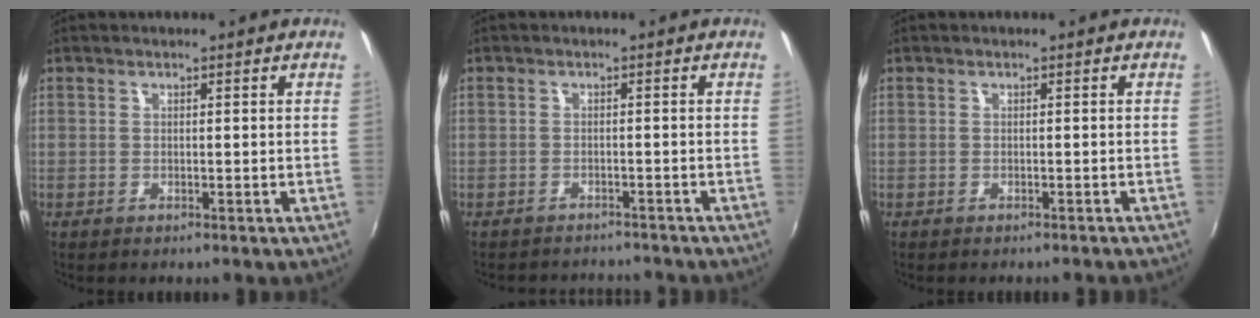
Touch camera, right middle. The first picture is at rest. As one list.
[{"total": 4.7, "force": [-4.3, 2.0, 0.6], "torque": [-0.021, 0.005, -0.062]}, {"total": 1.7, "force": [-1.6, 0.4, 0.6], "torque": [-0.014, -0.010, -0.020]}]